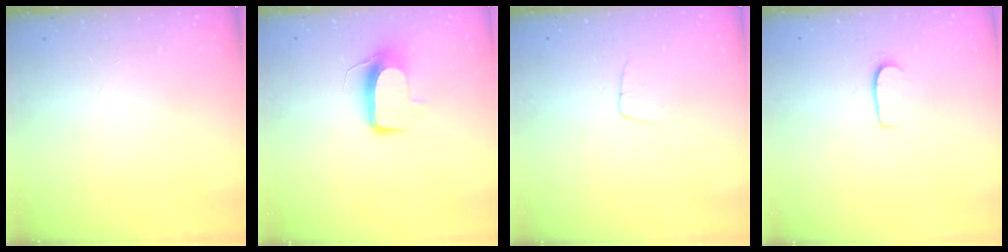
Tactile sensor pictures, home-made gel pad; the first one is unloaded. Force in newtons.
{"total": 9.6, "press": 9.6, "slide": 0.2}
{"total": 4.5, "press": 4.4, "slide": 0.3}
{"total": 5.9, "press": 5.8, "slide": 0.6}